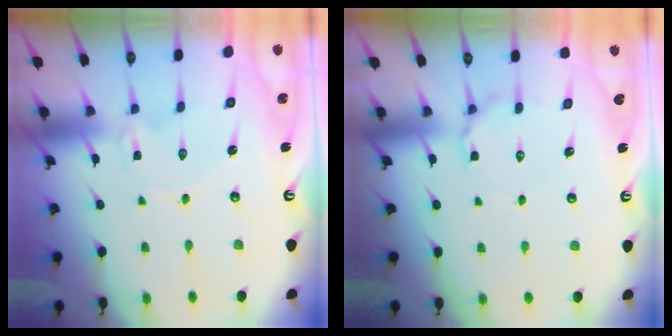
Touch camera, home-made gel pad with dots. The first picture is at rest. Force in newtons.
{"total": 6.5, "press": 6.4, "slide": 1.2}